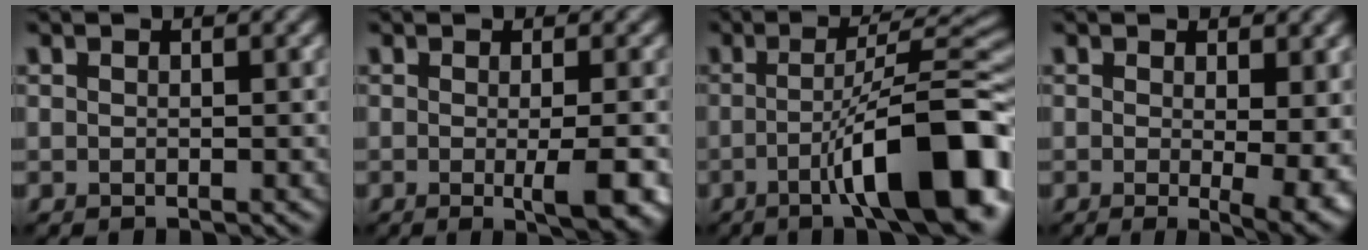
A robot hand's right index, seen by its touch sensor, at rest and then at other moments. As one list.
[{"total": 4.6, "force": [-0.8, 1.1, 4.4], "torque": [-0.058, -0.005, -0.010]}, {"total": 12.2, "force": [-4.0, 2.7, 11.2], "torque": [-0.149, 0.012, -0.059]}, {"total": 5.8, "force": [-0.2, 1.8, 5.5], "torque": [-0.066, -0.017, 0.002]}]